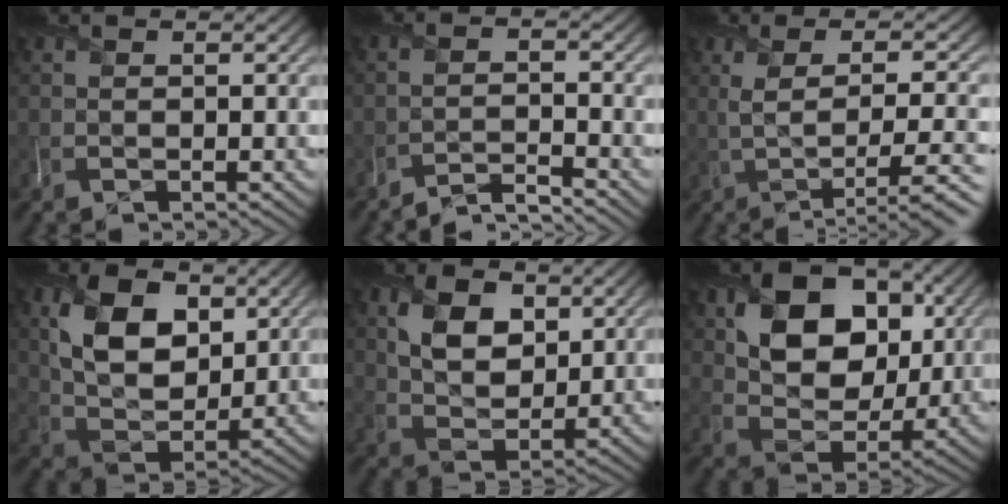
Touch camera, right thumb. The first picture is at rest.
{"total": 3.7, "force": [-3.4, 0.2, 1.4], "torque": [-0.019, 0.008, -0.073]}
{"total": 7.1, "force": [-0.2, 2.0, 6.8], "torque": [-0.091, 0.007, -0.007]}
{"total": 10.9, "force": [3.7, 7.0, 7.5], "torque": [-0.160, -0.002, 0.069]}
{"total": 8.2, "force": [3.1, 5.4, 5.4], "torque": [-0.118, -0.004, 0.054]}
{"total": 11.8, "force": [3.7, 8.4, 7.4], "torque": [-0.143, -0.006, 0.058]}